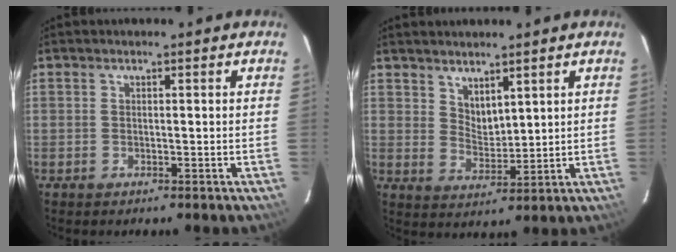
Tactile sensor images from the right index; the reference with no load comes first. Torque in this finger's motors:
{"motor_torque": [-0.10, 0.04, -0.03, 0.00]}